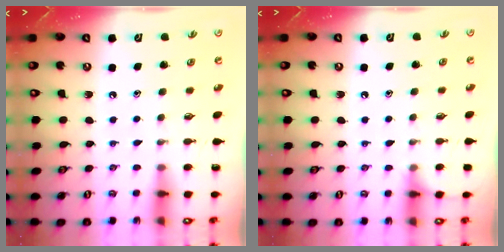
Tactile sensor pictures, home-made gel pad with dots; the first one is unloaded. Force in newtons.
{"total": 4.5, "press": 4.4, "slide": 0.6}